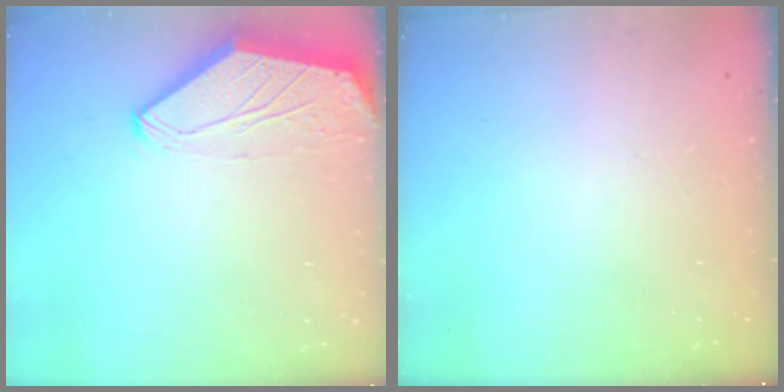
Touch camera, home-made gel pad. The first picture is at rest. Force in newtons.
{"total": 0.0}